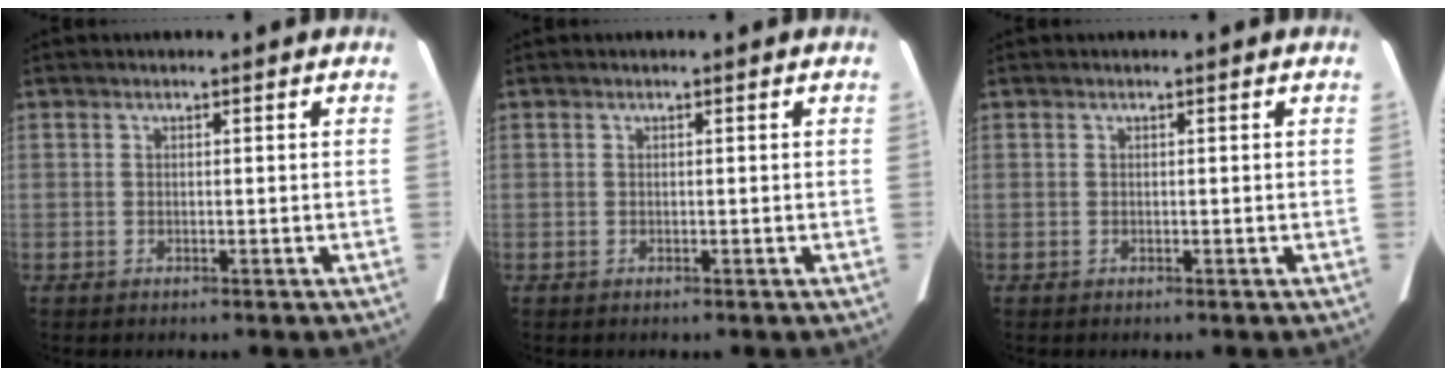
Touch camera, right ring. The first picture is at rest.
{"total": 0.0}
{"total": 0.0}